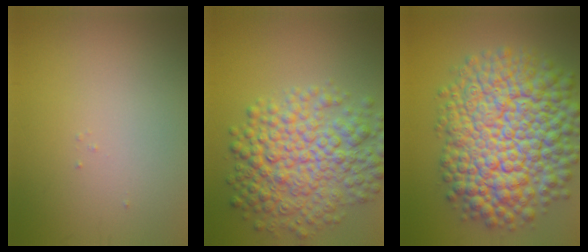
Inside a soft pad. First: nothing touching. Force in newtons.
{"total": 8.7, "press": 8.7, "slide": 0.1}
{"total": 15.3, "press": 15.2, "slide": 0.5}